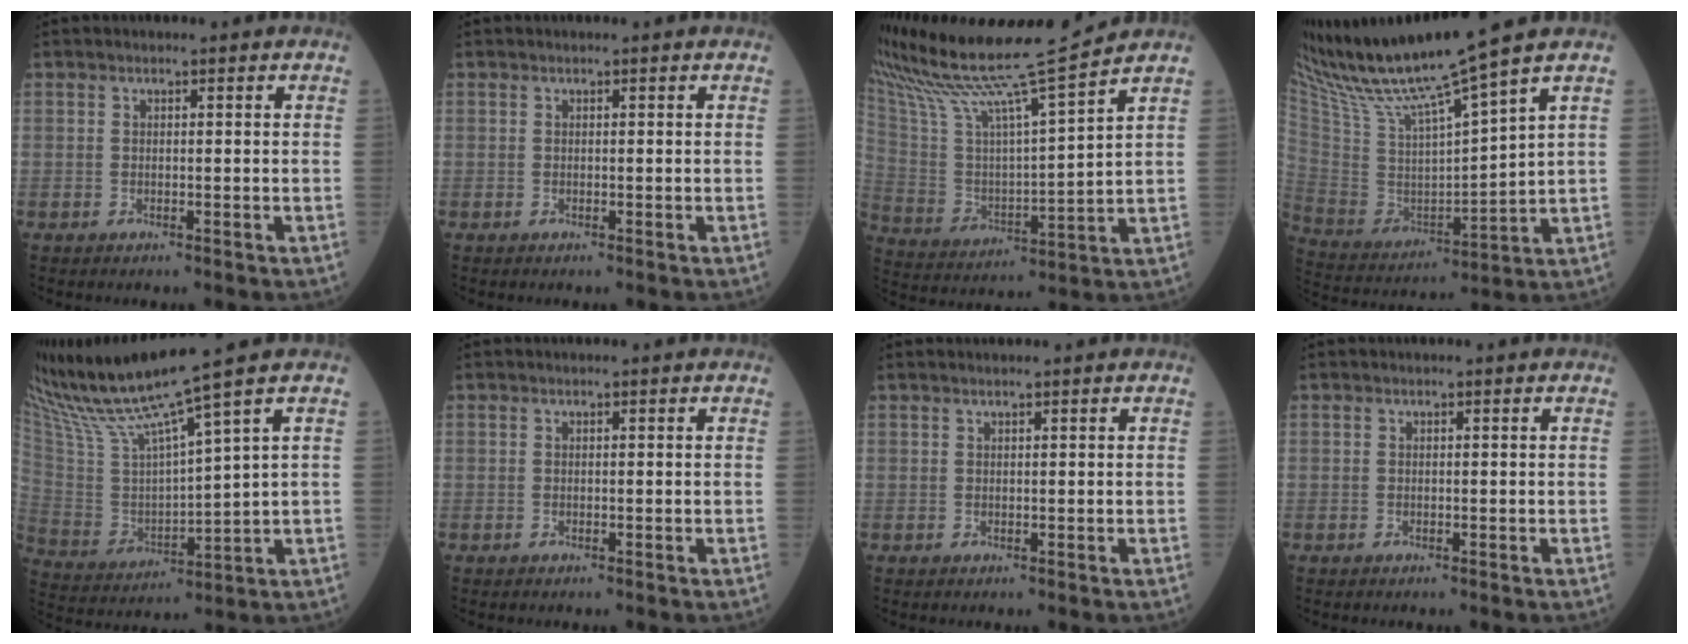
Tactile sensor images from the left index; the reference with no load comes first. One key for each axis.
{"total": 0.0}
{"total": 16.9, "fx": 15.0, "fy": -2.2, "fz": 7.4, "tx": -0.153, "ty": -0.022, "tz": 0.269}
{"total": 17.5, "fx": 14.8, "fy": -2.3, "fz": 9.1, "tx": -0.178, "ty": -0.024, "tz": 0.282}
{"total": 13.0, "fx": 10.7, "fy": -2.7, "fz": 6.9, "tx": -0.146, "ty": -0.006, "tz": 0.218}
{"total": 0.0}
{"total": 1.1, "fx": 0.9, "fy": -0.1, "fz": 0.5, "tx": -0.010, "ty": 0.010, "tz": 0.020}
{"total": 0.0}